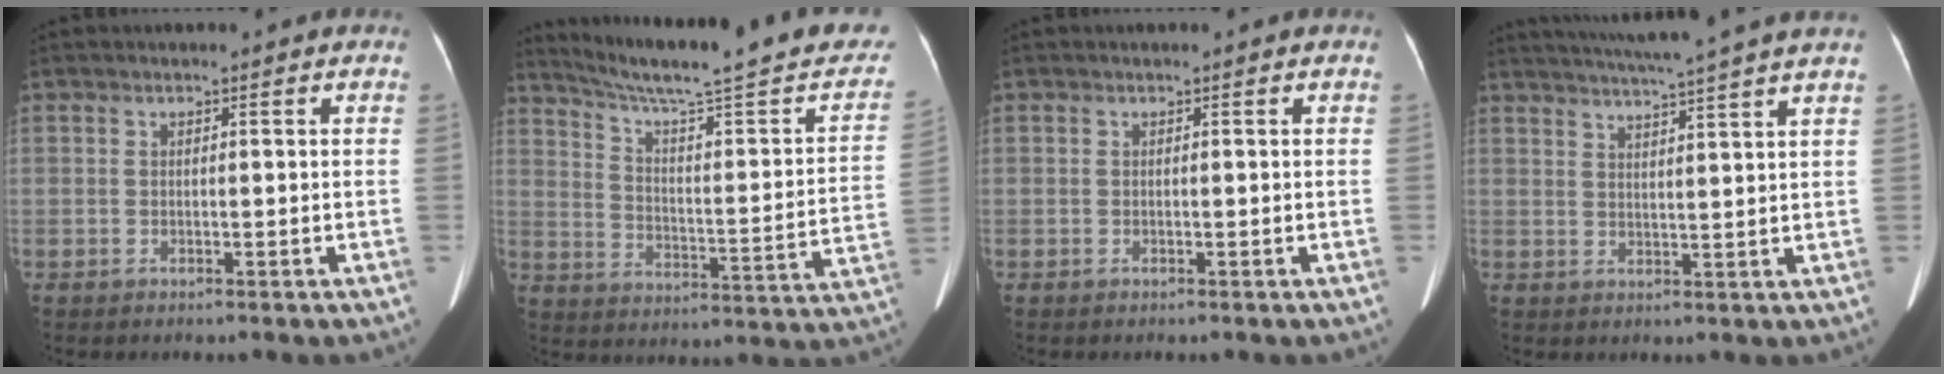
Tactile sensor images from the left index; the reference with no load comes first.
{"total": 25.5, "force": [21.6, 2.3, 13.3], "torque": [-0.199, -0.037, 0.286]}
{"total": 0.0}
{"total": 12.7, "force": [11.1, -1.8, 6.0], "torque": [-0.103, -0.002, 0.144]}